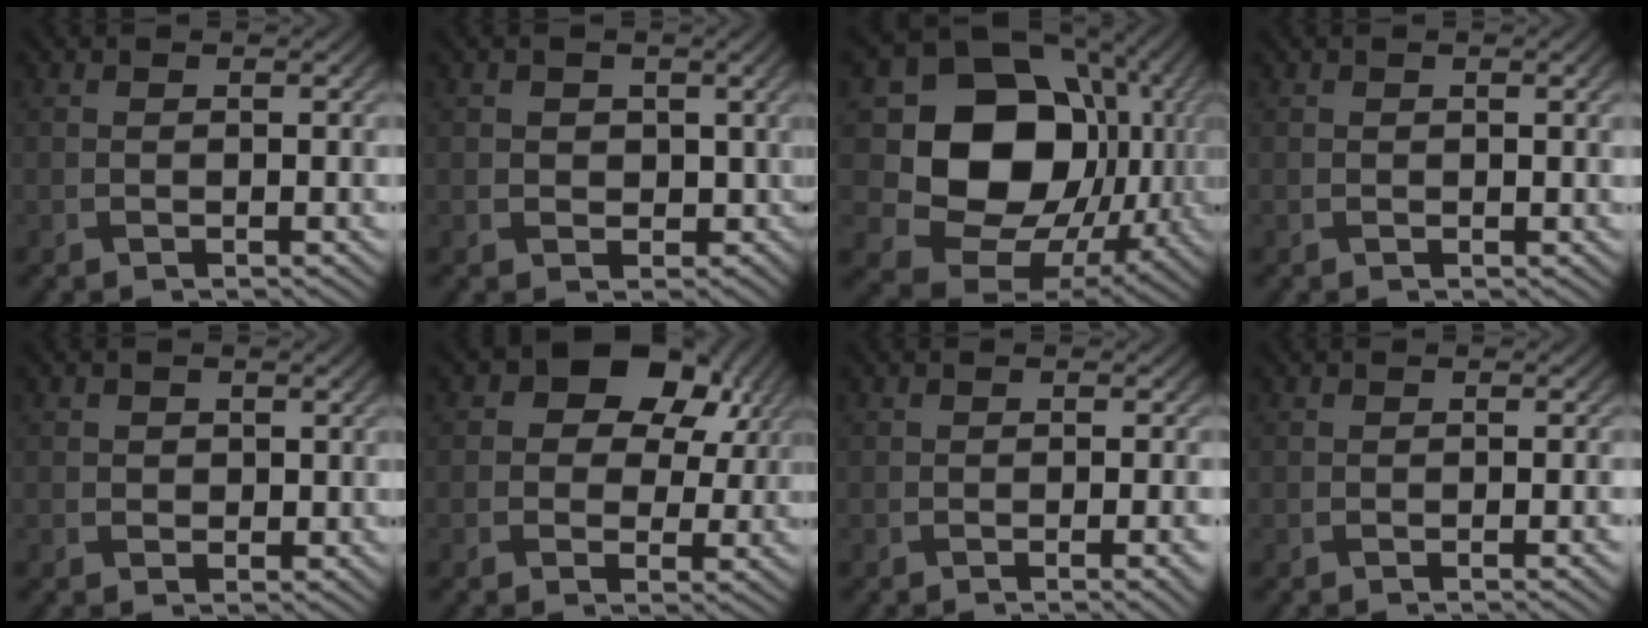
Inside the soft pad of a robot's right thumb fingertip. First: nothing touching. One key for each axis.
{"total": 3.1, "fx": 0.2, "fy": 2.9, "fz": 1.1, "tx": -0.018, "ty": -0.007, "tz": 0.005}
{"total": 18.4, "fx": 1.3, "fy": 15.0, "fz": 10.6, "tx": -0.206, "ty": -0.043, "tz": 0.045}
{"total": 1.0, "fx": 0.4, "fy": 0.4, "fz": 0.8, "tx": -0.009, "ty": -0.002, "tz": 0.008}
{"total": 1.2, "fx": 0.2, "fy": 1.1, "fz": 0.1, "tx": -0.001, "ty": -0.004, "tz": 0.001}
{"total": 11.1, "fx": 4.3, "fy": 8.1, "fz": 6.3, "tx": -0.103, "ty": 0.028, "tz": 0.055}
{"total": 2.4, "fx": -0.6, "fy": 0.5, "fz": 2.2, "tx": -0.026, "ty": 0.003, "tz": -0.013}
{"total": 1.3, "fx": -0.3, "fy": 0.2, "fz": 1.2, "tx": -0.014, "ty": 0.002, "tz": -0.008}